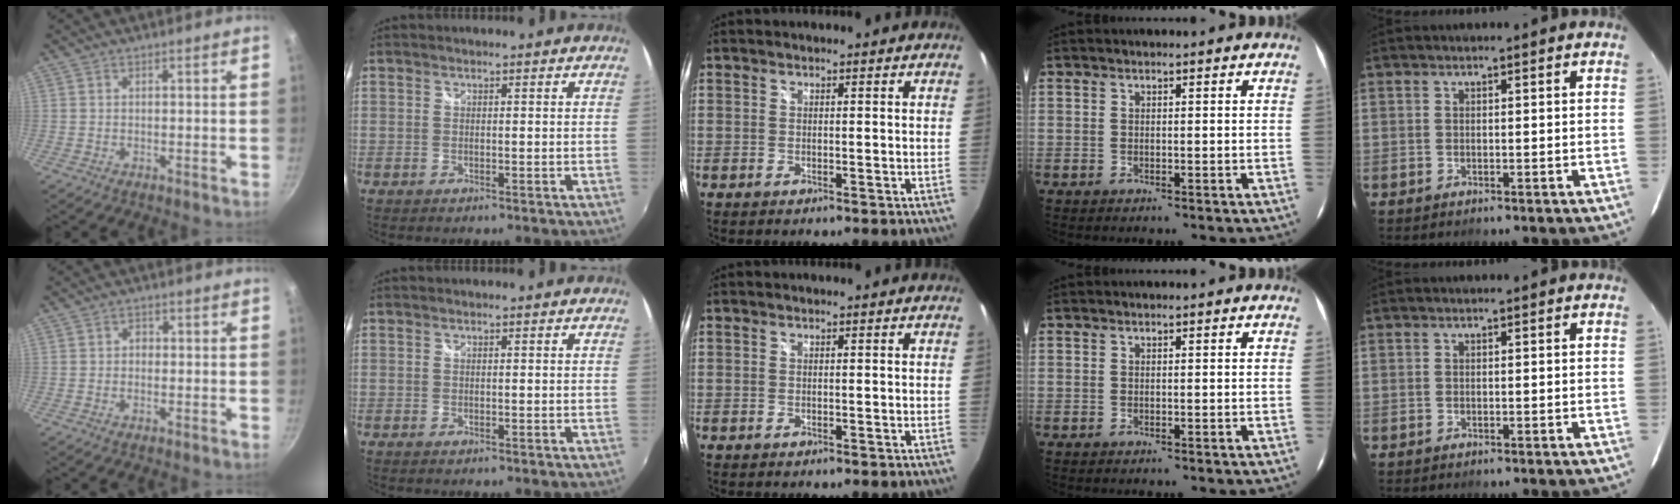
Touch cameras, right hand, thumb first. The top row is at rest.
{"thumb": {"total": 1.7, "force": [-0.1, 1.3, 1.0], "torque": [-0.012, 0.001, -0.006]}}